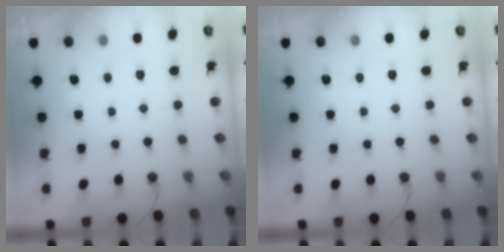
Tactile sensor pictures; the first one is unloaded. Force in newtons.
{"total": 0.0}